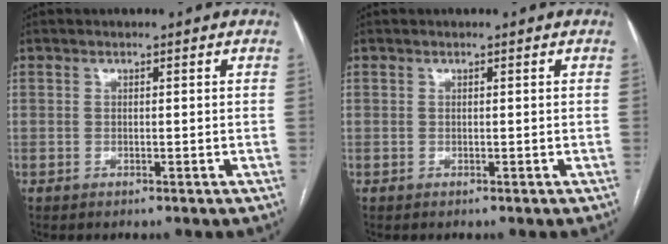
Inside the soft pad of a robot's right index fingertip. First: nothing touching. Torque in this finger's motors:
{"motor_torque": [0.00, 0.00, 0.02, 0.01]}